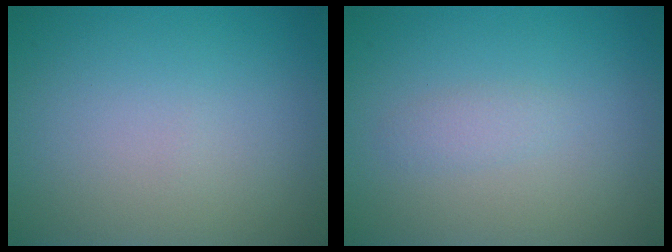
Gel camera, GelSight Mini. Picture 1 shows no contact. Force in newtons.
{"total": 1.0, "press": 1.0, "slide": 0.0}